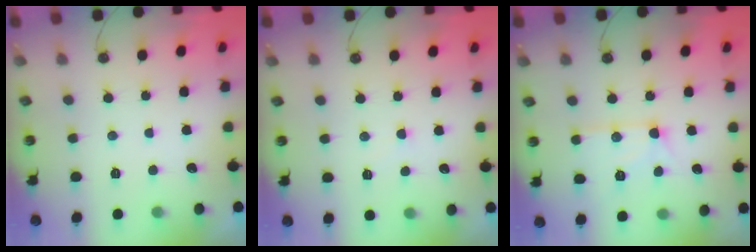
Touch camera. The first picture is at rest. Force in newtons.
{"total": 2.4, "press": 2.4, "slide": 0.4}
{"total": 11.4, "press": 11.3, "slide": 0.5}